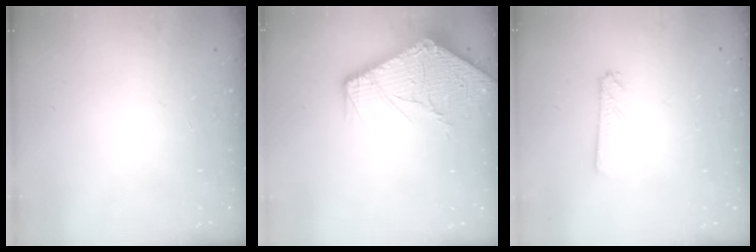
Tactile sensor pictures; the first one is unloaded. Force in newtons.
{"total": 16.7, "press": 16.7, "slide": 1.1}
{"total": 2.7, "press": 2.7, "slide": 0.3}